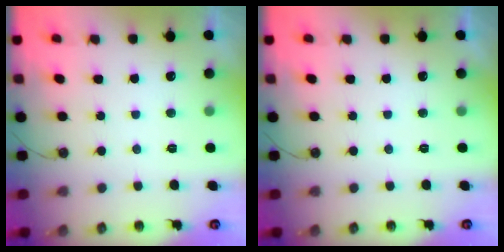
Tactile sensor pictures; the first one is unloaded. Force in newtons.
{"total": 0.0}